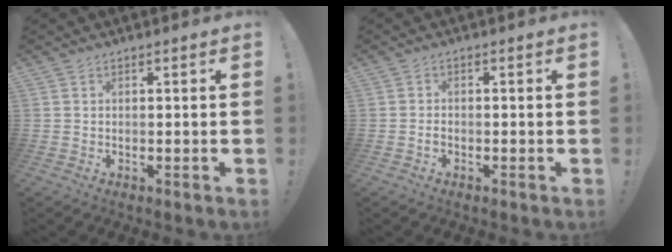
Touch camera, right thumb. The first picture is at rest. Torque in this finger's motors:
{"motor_torque": [0.40, -0.30, 0.06, 0.01, -0.02]}